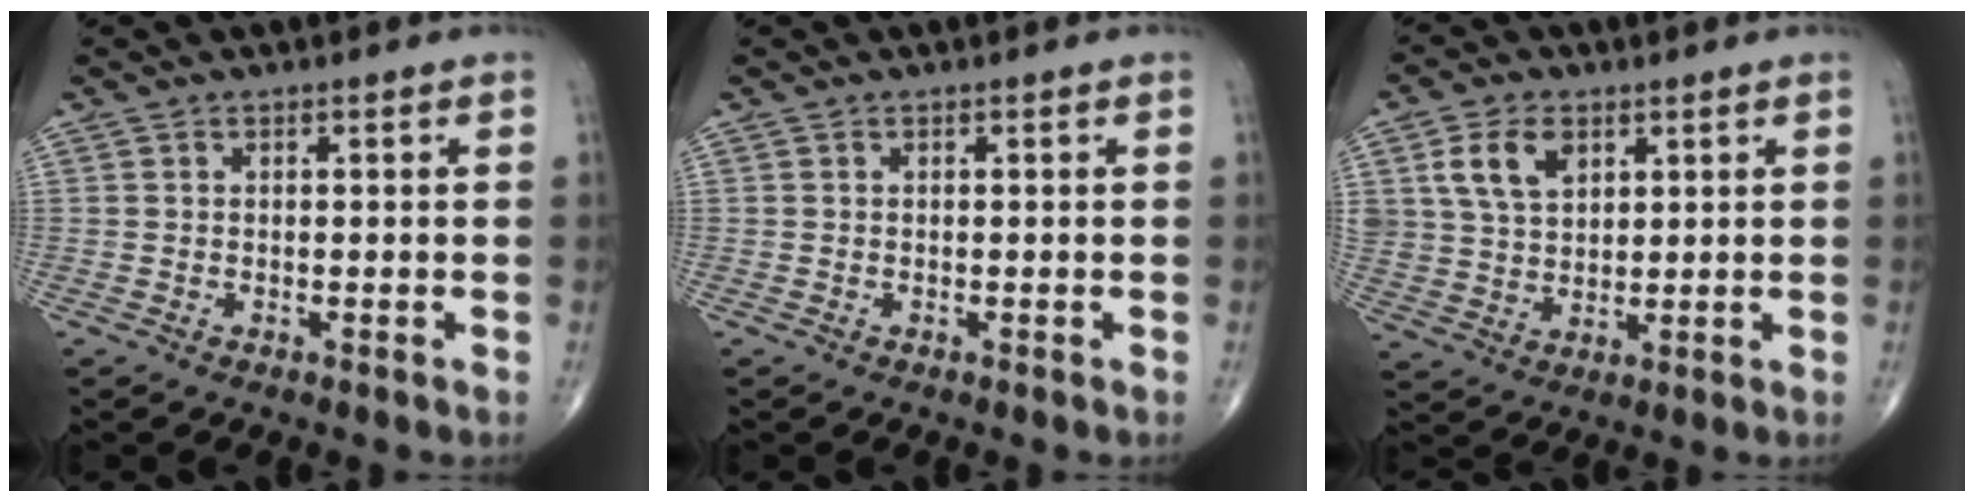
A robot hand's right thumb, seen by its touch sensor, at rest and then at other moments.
{"total": 0.0}
{"total": 8.8, "force": [3.7, 5.9, 5.4], "torque": [-0.089, -0.010, 0.075]}